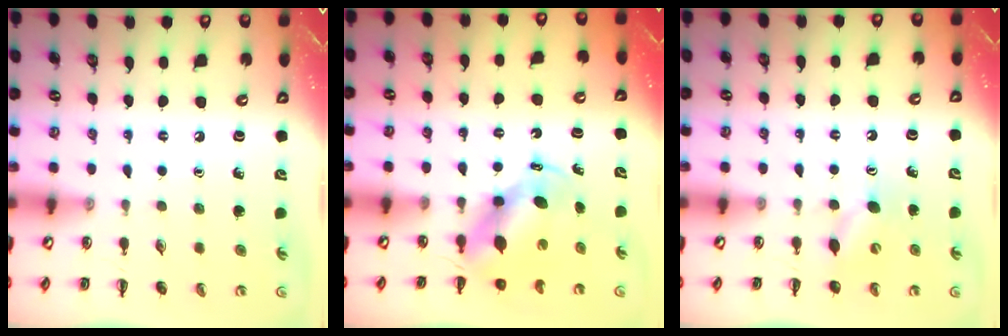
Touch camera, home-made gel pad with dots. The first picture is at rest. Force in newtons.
{"total": 5.5, "press": 5.4, "slide": 1.2}
{"total": 6.6, "press": 6.5, "slide": 1.5}